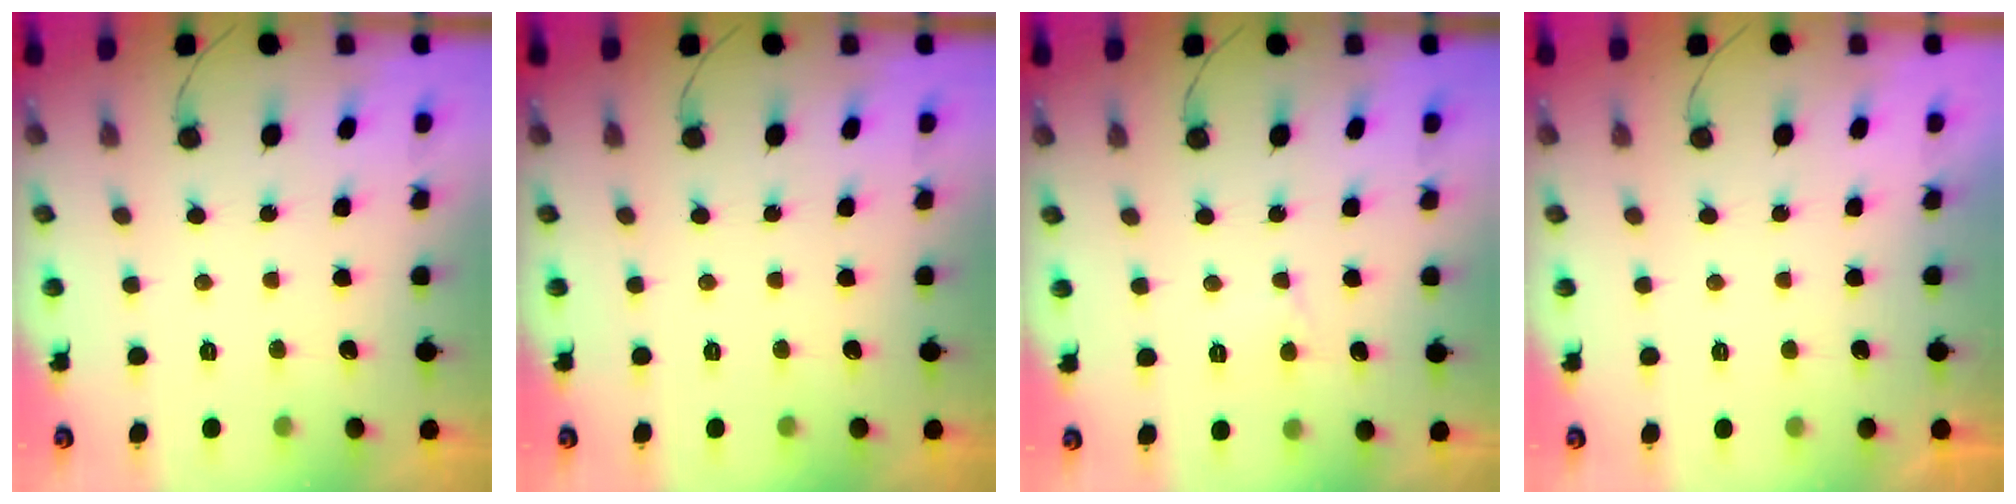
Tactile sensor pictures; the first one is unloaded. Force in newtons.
{"total": 0.0}
{"total": 5.0, "press": 5.0, "slide": 0.6}
{"total": 2.1, "press": 2.0, "slide": 0.4}